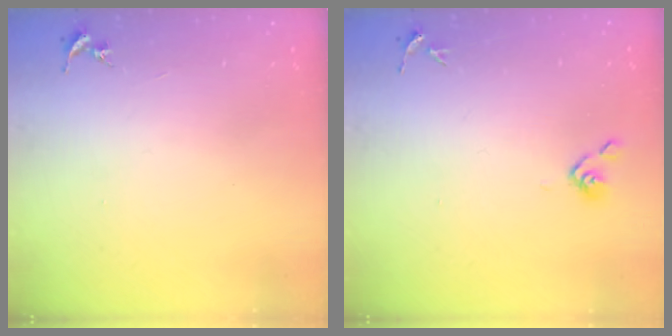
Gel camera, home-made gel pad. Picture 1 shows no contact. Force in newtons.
{"total": 3.8, "press": 3.7, "slide": 0.8}